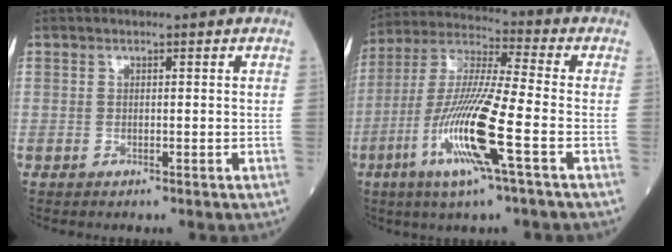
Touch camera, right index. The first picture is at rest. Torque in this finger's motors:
{"motor_torque": [0.71, -0.43, 1.05, 0.21]}